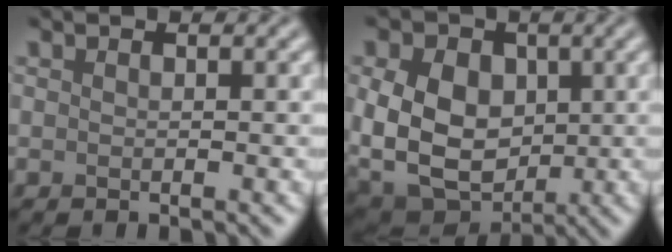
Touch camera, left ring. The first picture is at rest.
{"total": 10.9, "force": [0.6, 8.1, 7.3], "torque": [-0.142, -0.001, 0.010]}